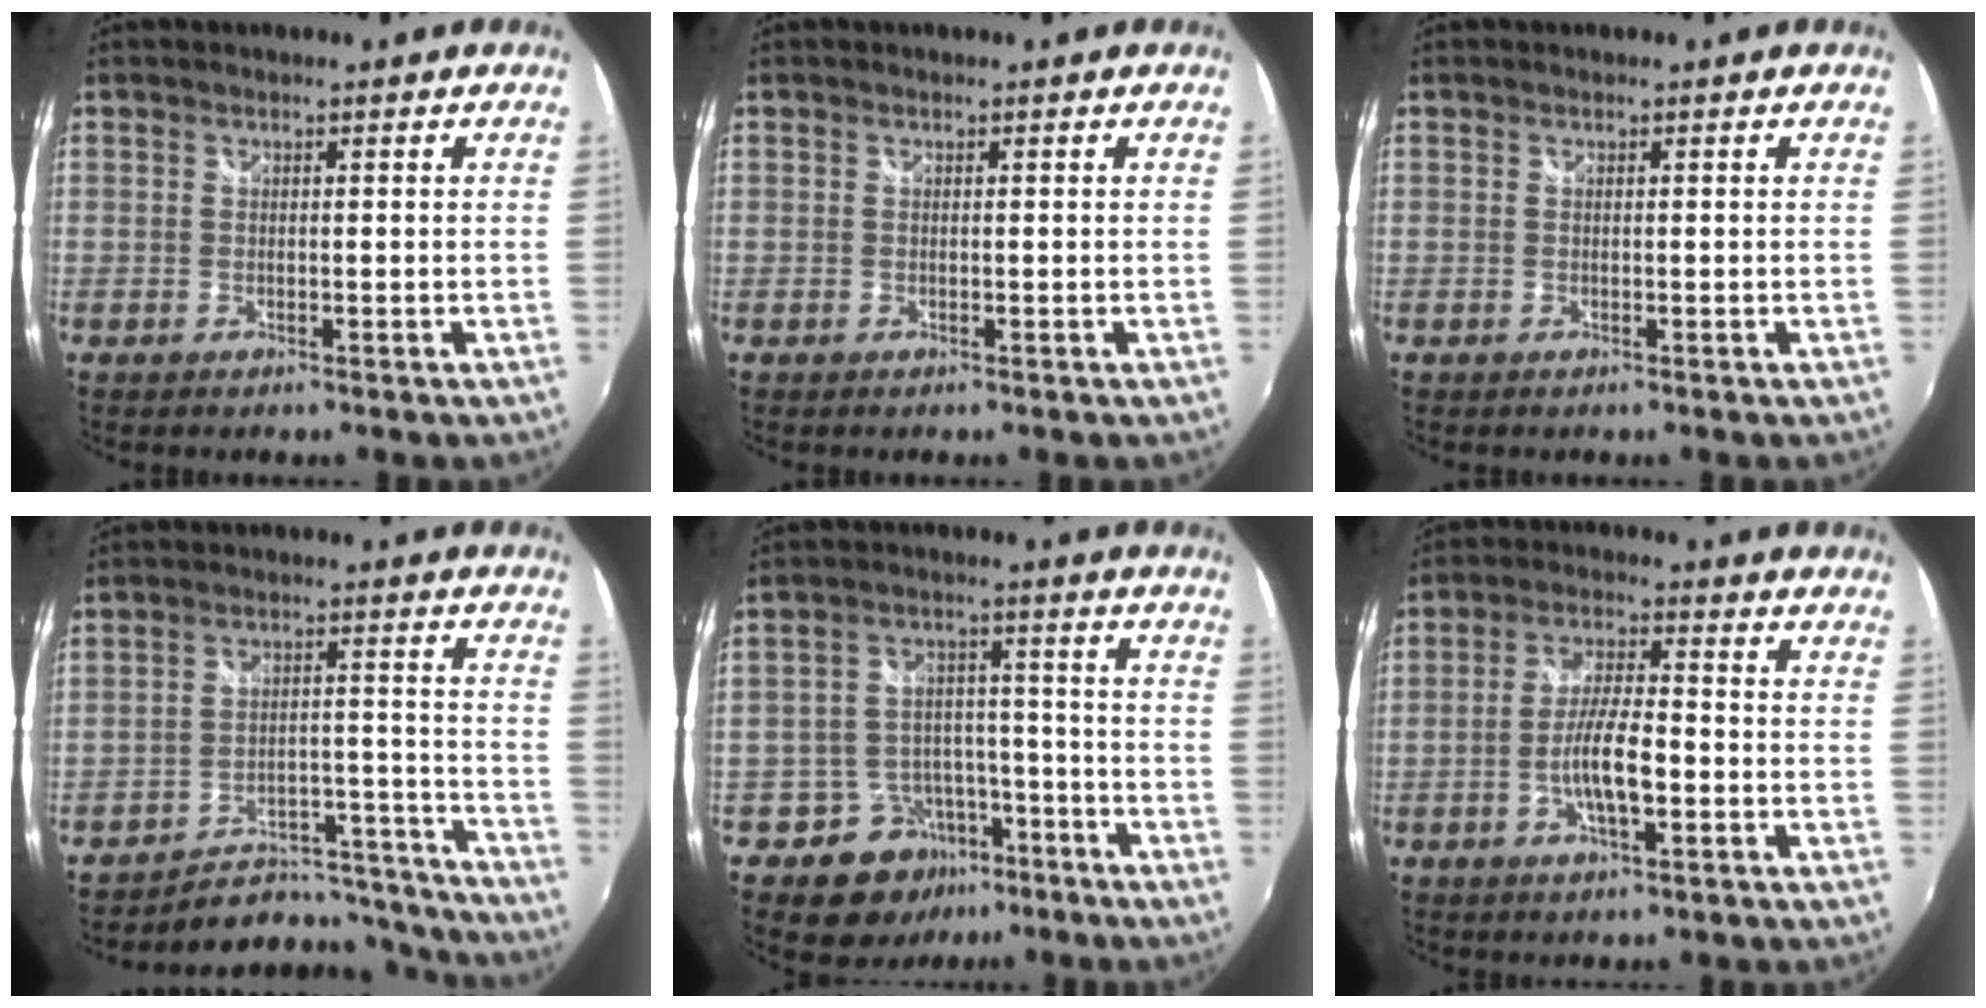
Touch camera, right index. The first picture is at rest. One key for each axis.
{"total": 0.0}
{"total": 0.0}
{"total": 17.2, "fx": -16.3, "fy": 4.9, "fz": 2.2, "tx": -0.030, "ty": 0.054, "tz": -0.215}
{"total": 9.7, "fx": -6.3, "fy": 7.0, "fz": 2.3, "tx": -0.048, "ty": 0.032, "tz": -0.084}
{"total": 7.9, "fx": -2.4, "fy": 1.9, "fz": 7.3, "tx": -0.142, "ty": 0.002, "tz": -0.044}